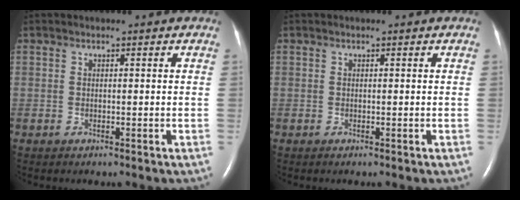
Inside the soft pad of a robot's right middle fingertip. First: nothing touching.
{"total": 0.0}